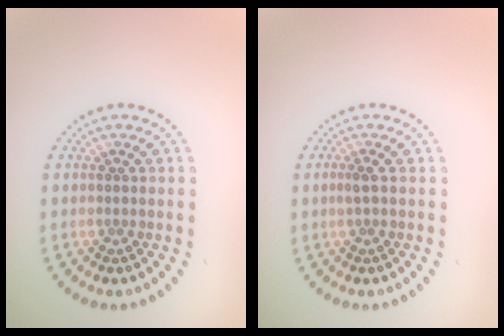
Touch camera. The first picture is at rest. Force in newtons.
{"total": 0.9, "press": 0.7, "slide": 0.5}